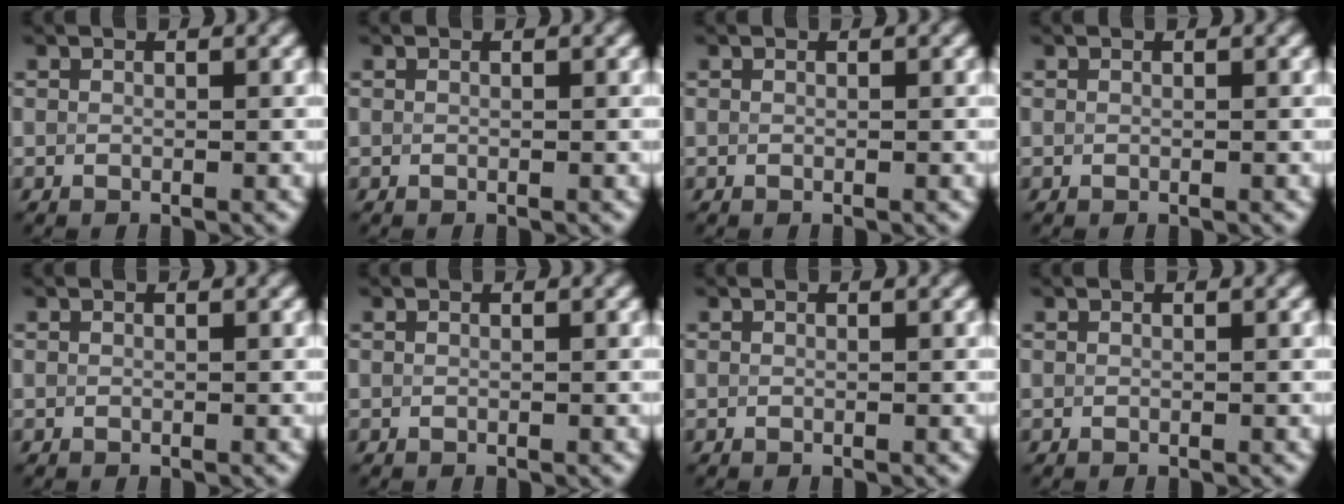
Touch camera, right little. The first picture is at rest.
{"total": 0.0}
{"total": 0.0}
{"total": 0.0}
{"total": 0.0}
{"total": 0.0}
{"total": 0.0}
{"total": 0.0}